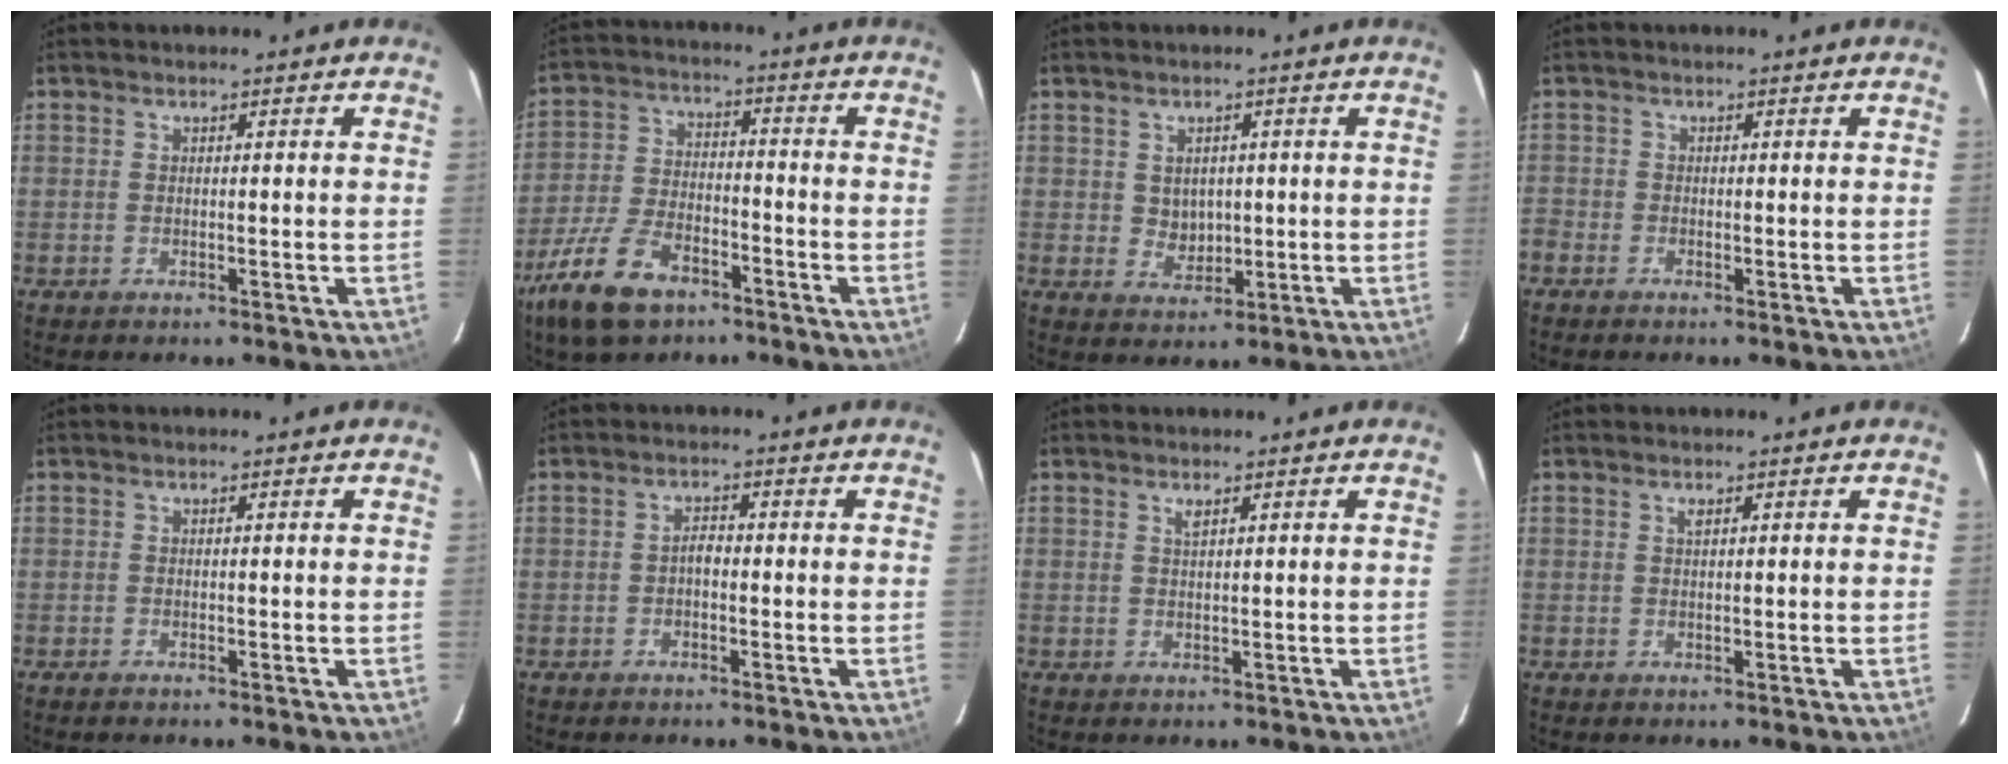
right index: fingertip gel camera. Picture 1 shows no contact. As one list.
[{"total": 13.6, "force": [-8.9, 6.7, 7.9], "torque": [-0.188, -0.009, -0.164]}, {"total": 3.9, "force": [0.6, 3.5, 1.7], "torque": [-0.027, 0.004, 0.017]}, {"total": 2.0, "force": [-1.3, 1.5, 0.3], "torque": [-0.011, -0.001, -0.030]}, {"total": 0.5, "force": [-0.5, 0.1, 0.1], "torque": [0.001, 0.000, -0.009]}, {"total": 1.6, "force": [-0.7, 0.9, 1.1], "torque": [-0.017, 0.010, -0.014]}, {"total": 0.9, "force": [0.6, 0.2, 0.7], "torque": [-0.013, 0.001, 0.011]}, {"total": 0.7, "force": [0.4, 0.2, 0.5], "torque": [-0.010, 0.003, 0.007]}]